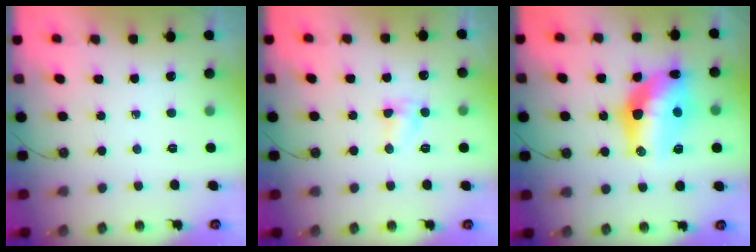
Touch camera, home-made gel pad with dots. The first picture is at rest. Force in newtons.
{"total": 5.8, "press": 5.8, "slide": 0.4}
{"total": 16.4, "press": 16.2, "slide": 2.4}